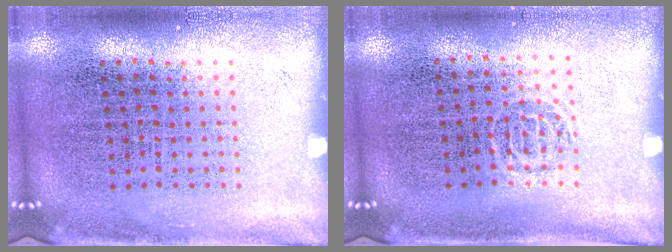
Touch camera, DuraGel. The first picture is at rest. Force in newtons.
{"total": 0.6, "press": 0.5, "slide": 0.4}